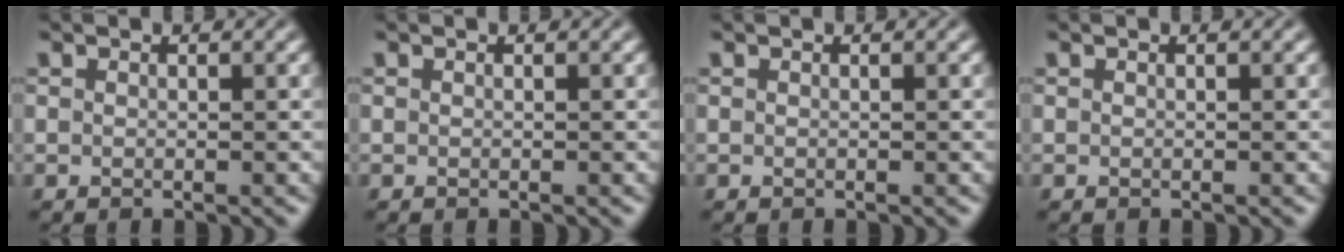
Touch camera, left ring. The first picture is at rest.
{"total": 0.0}
{"total": 0.0}
{"total": 0.0}